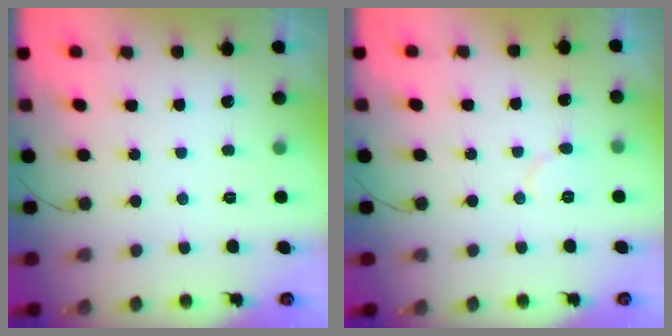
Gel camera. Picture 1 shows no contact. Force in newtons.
{"total": 4.3, "press": 4.3, "slide": 0.4}